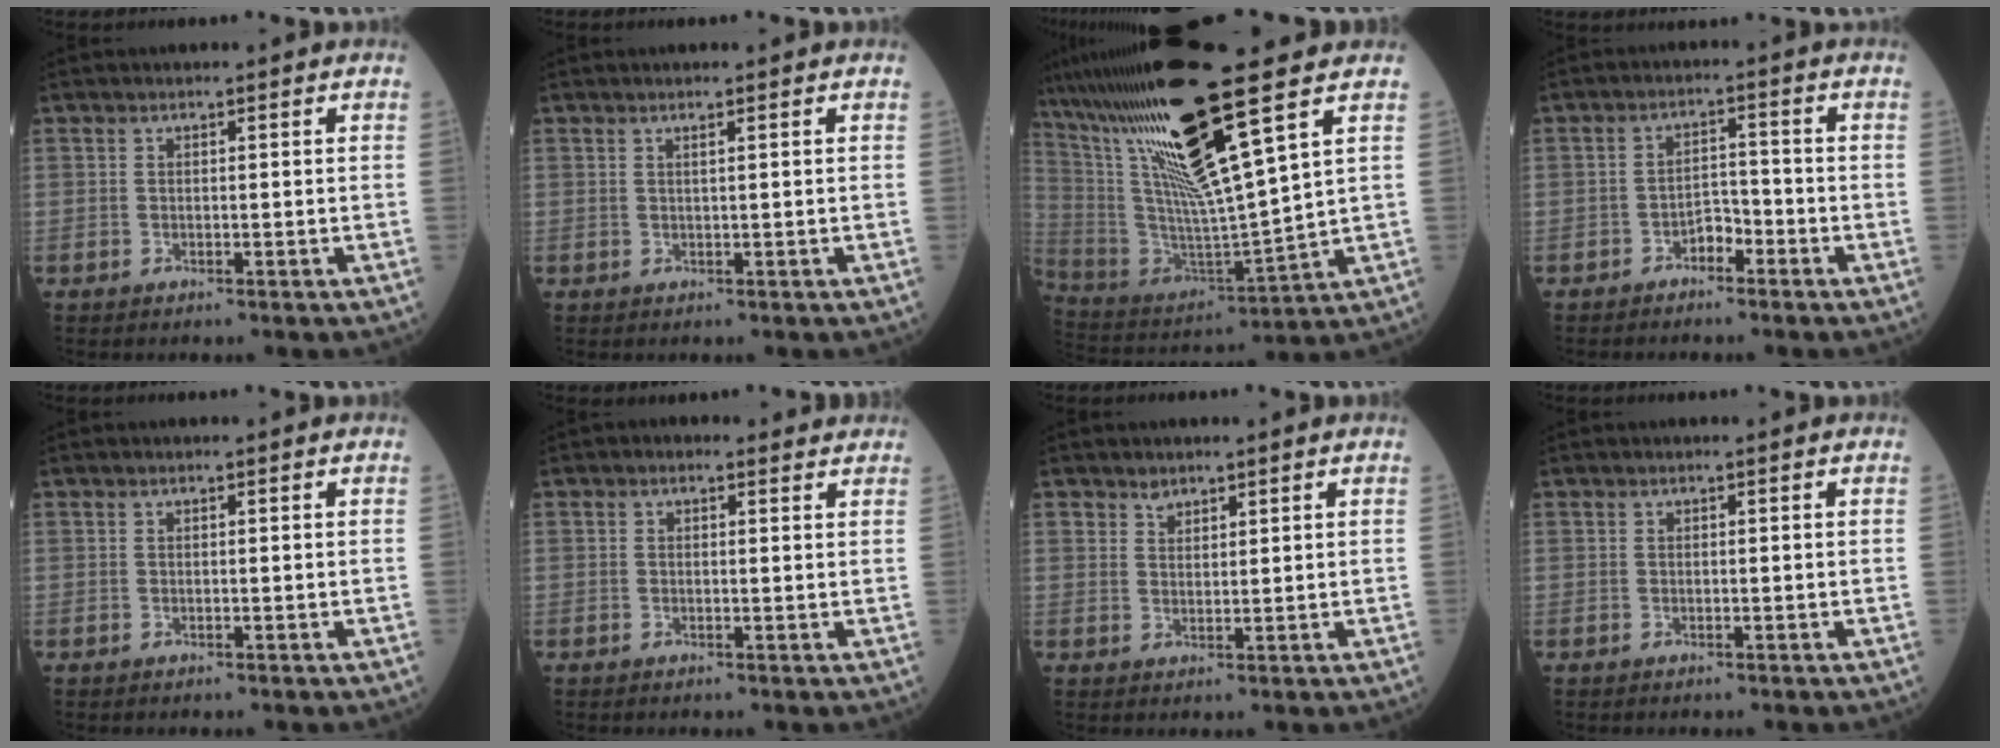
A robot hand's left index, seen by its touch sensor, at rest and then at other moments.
{"total": 0.7, "force": [0.4, -0.1, 0.6], "torque": [-0.015, -0.002, 0.011]}
{"total": 21.4, "force": [12.1, 0.2, 17.6], "torque": [-0.340, -0.008, 0.219]}
{"total": 3.0, "force": [-2.3, 1.4, 1.4], "torque": [-0.023, 0.002, -0.042]}
{"total": 0.0}
{"total": 2.5, "force": [1.6, 1.8, 0.6], "torque": [-0.006, 0.014, 0.018]}
{"total": 1.8, "force": [1.4, 1.0, 0.3], "torque": [-0.007, -0.001, 0.026]}
{"total": 0.0}